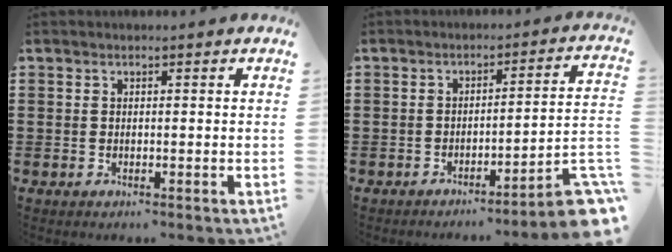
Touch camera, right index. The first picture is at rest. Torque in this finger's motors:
{"motor_torque": [0.80, -0.36, 0.91, 0.14]}